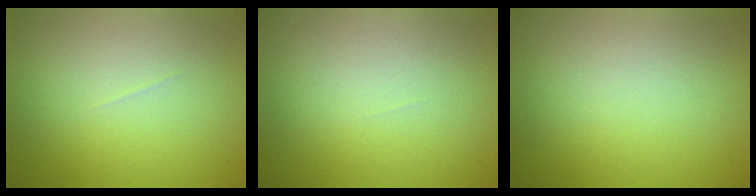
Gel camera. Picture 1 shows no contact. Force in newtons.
{"total": 0.0}
{"total": 0.0}